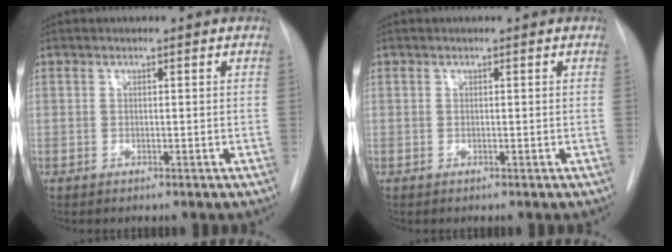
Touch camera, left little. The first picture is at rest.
{"total": 0.0}